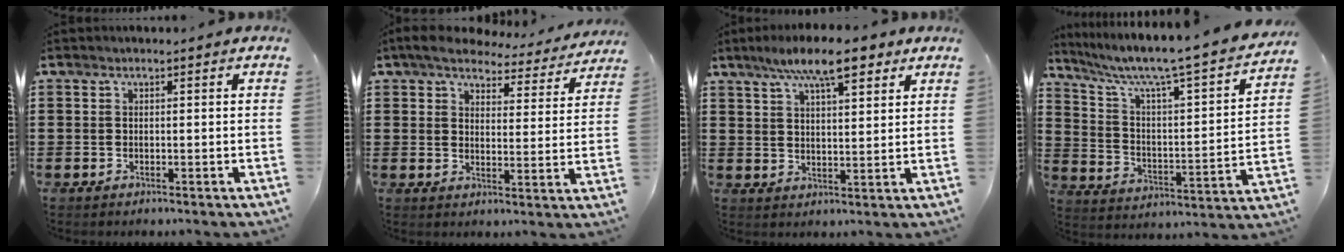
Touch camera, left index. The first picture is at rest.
{"total": 5.1, "force": [4.8, 1.1, 1.5], "torque": [-0.055, -0.027, 0.082]}
{"total": 9.3, "force": [6.5, 2.4, 6.2], "torque": [-0.119, -0.006, 0.112]}
{"total": 5.8, "force": [4.8, 0.2, 3.3], "torque": [-0.089, -0.049, 0.070]}